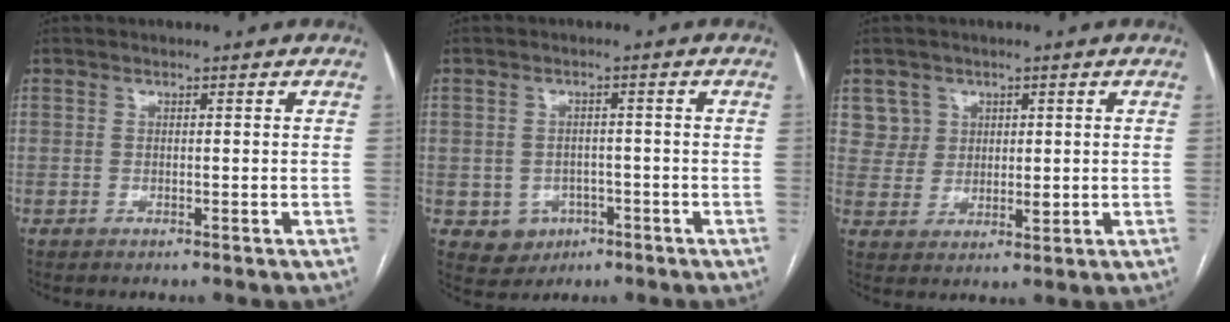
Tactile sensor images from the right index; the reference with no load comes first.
{"total": 4.8, "force": [-1.8, 4.4, 0.9], "torque": [-0.006, 0.008, -0.016]}
{"total": 5.2, "force": [2.6, 4.5, 0.0], "torque": [0.011, 0.004, 0.055]}